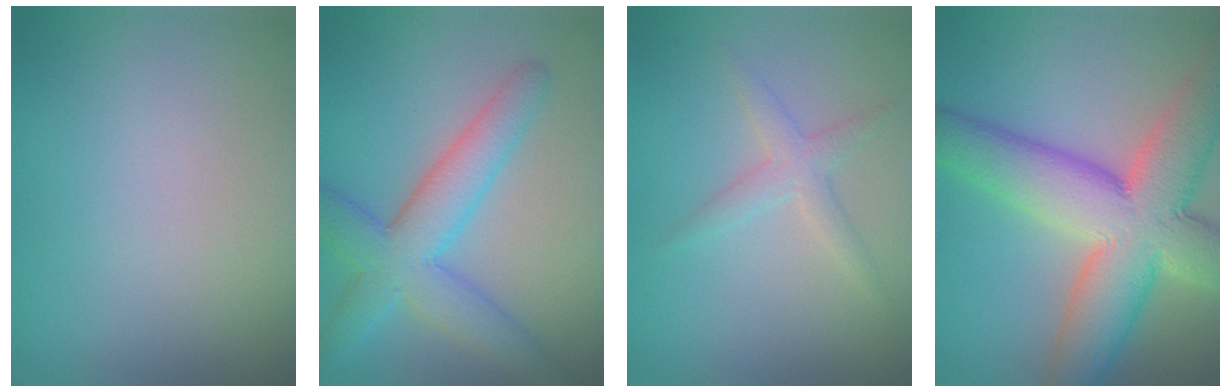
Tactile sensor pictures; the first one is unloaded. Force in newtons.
{"total": 6.5, "press": 6.5, "slide": 0.3}
{"total": 2.1, "press": 2.1, "slide": 0.0}
{"total": 11.9, "press": 11.9, "slide": 0.8}